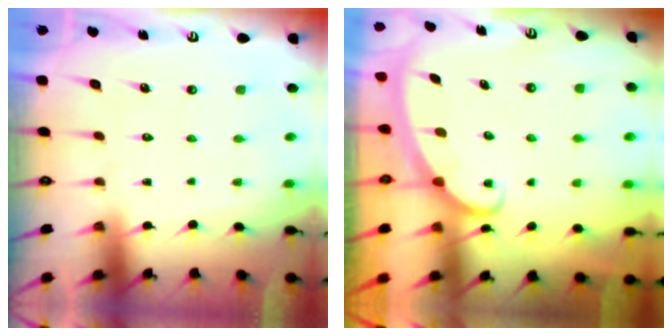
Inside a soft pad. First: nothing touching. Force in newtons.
{"total": 2.4, "press": 2.4, "slide": 0.3}